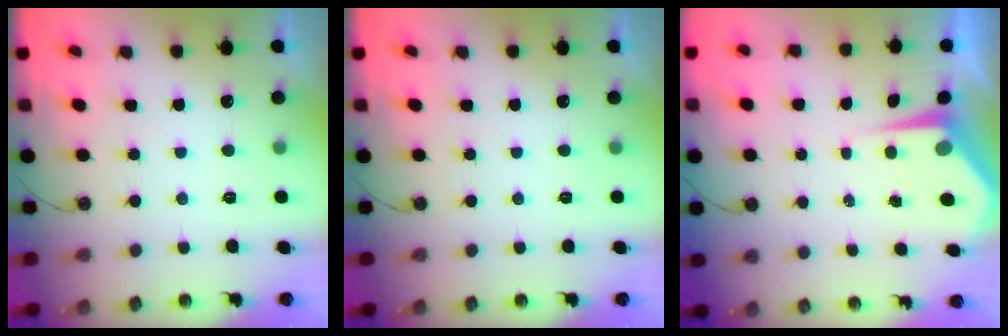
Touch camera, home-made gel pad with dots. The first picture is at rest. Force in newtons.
{"total": 0.0}
{"total": 5.2, "press": 5.2, "slide": 0.4}